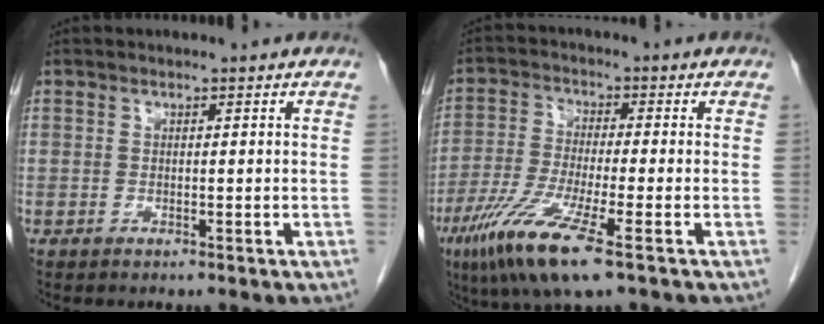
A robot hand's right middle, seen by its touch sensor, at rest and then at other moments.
{"total": 11.0, "force": [-5.8, 0.6, 9.3], "torque": [-0.195, -0.031, -0.109]}